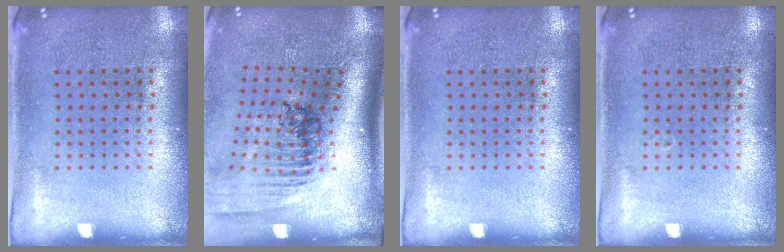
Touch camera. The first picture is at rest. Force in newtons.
{"total": 2.4, "press": 1.7, "slide": 1.7}
{"total": 0.0}
{"total": 0.0}